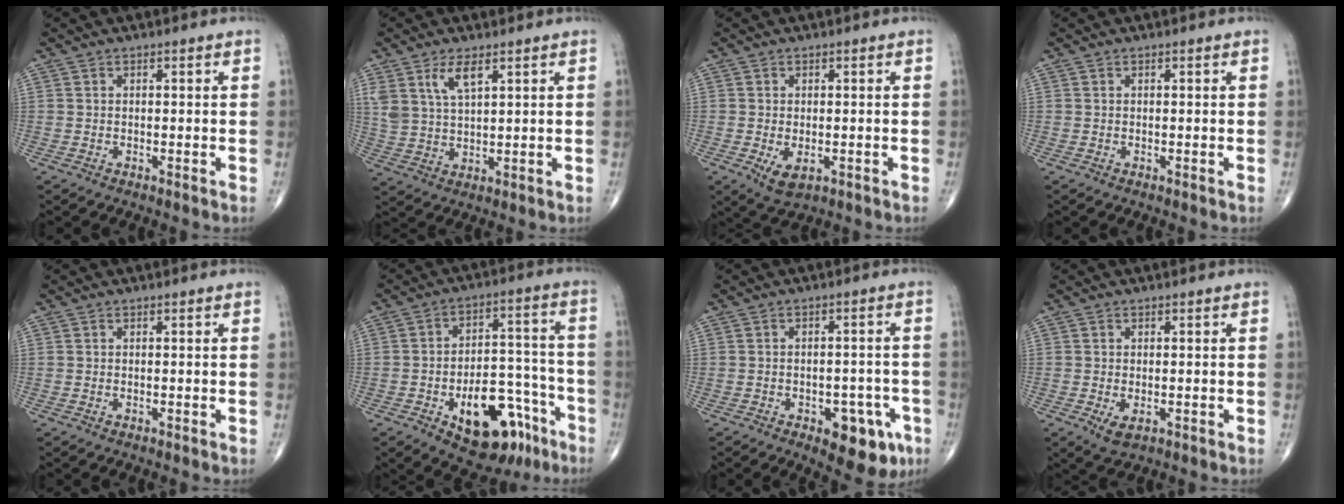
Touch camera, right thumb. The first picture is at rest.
{"total": 6.1, "force": [3.4, 2.4, 4.5], "torque": [-0.089, -0.015, 0.074]}
{"total": 4.1, "force": [-1.2, 2.2, 3.2], "torque": [-0.054, -0.010, -0.010]}
{"total": 0.0}
{"total": 0.0}
{"total": 18.3, "force": [-9.2, 9.6, 12.5], "torque": [-0.145, 0.072, -0.123]}
{"total": 10.3, "force": [-4.9, 5.2, 7.4], "torque": [-0.061, 0.025, -0.056]}
{"total": 3.1, "force": [-1.0, 1.6, 2.4], "torque": [-0.043, -0.007, -0.011]}